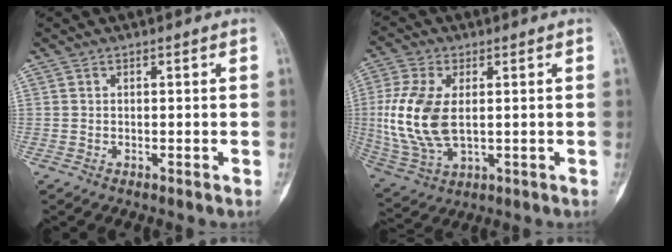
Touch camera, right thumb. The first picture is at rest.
{"total": 13.9, "force": [0.9, 7.8, 11.5], "torque": [-0.254, -0.007, 0.026]}